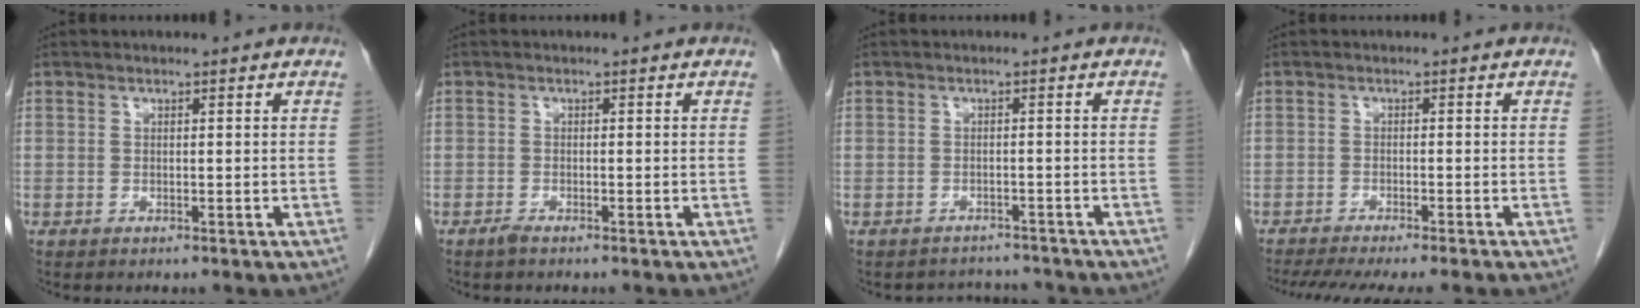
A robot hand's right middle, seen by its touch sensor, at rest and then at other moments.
{"total": 1.0, "force": [-0.8, 0.1, 0.5], "torque": [-0.015, -0.002, -0.016]}
{"total": 3.6, "force": [-3.3, 1.1, -0.8], "torque": [0.011, 0.010, -0.046]}
{"total": 11.3, "force": [-9.8, 0.7, 5.7], "torque": [-0.069, -0.017, -0.136]}